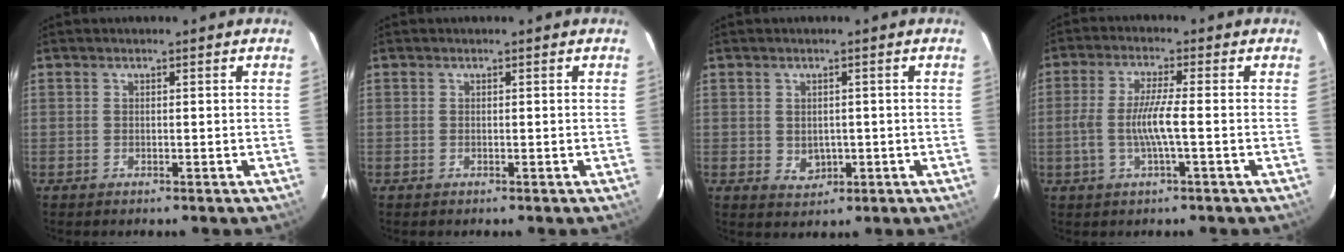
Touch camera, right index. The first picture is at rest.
{"total": 0.0}
{"total": 3.4, "force": [-0.3, 2.9, 1.8], "torque": [-0.030, 0.000, 0.005]}
{"total": 6.9, "force": [-1.4, 0.2, 6.7], "torque": [-0.137, -0.003, -0.026]}